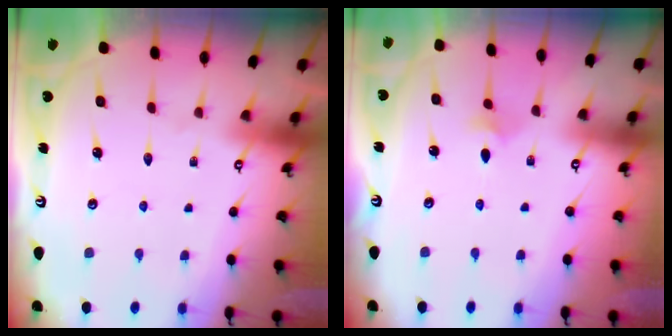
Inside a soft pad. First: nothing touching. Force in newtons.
{"total": 3.9, "press": 3.8, "slide": 1.1}